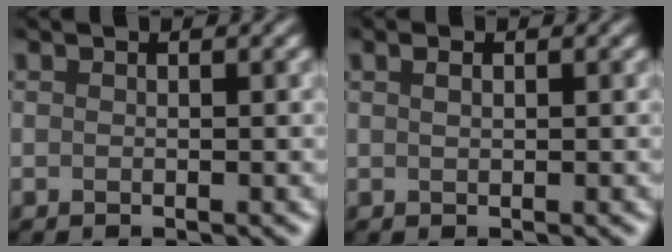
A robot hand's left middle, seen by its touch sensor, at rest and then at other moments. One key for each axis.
{"total": 0.6, "fx": 0.5, "fy": -0.1, "fz": 0.3, "tx": -0.012, "ty": 0.007, "tz": 0.011}